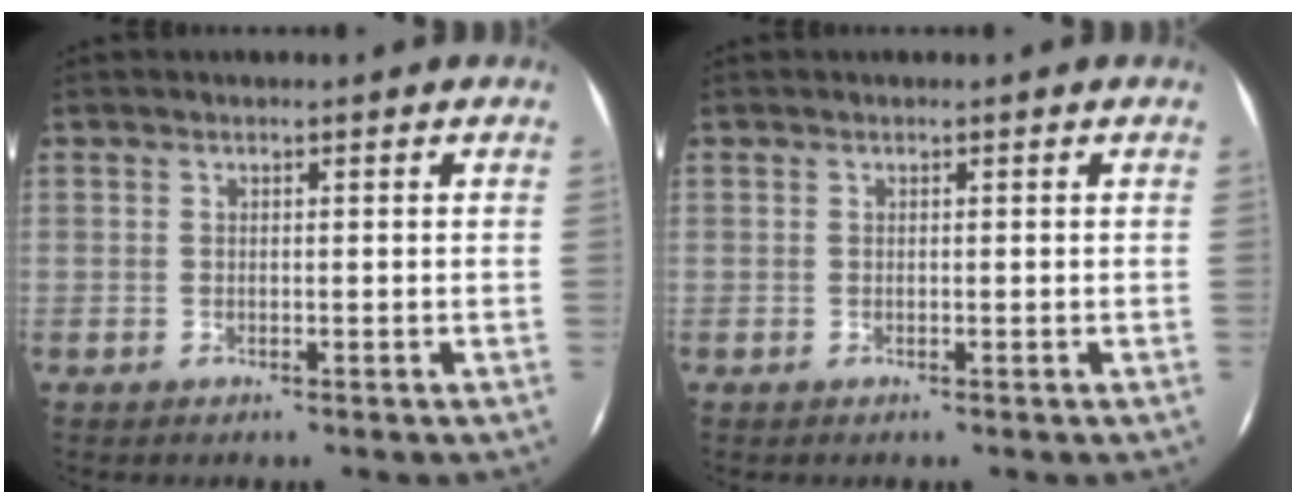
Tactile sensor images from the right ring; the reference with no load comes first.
{"total": 0.0}